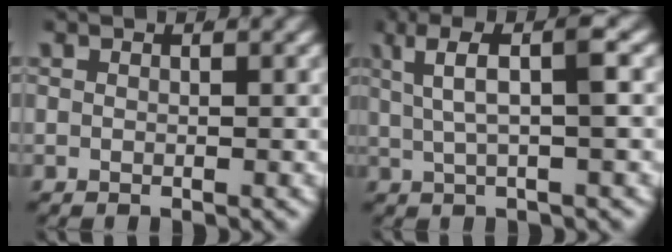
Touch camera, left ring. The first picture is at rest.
{"total": 5.3, "force": [2.0, 1.1, 4.7], "torque": [-0.070, 0.026, 0.029]}